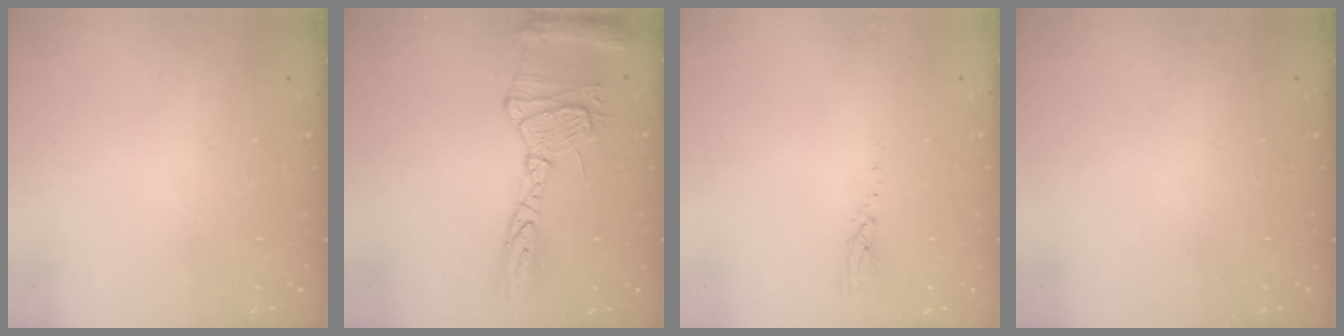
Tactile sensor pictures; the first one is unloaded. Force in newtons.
{"total": 17.8, "press": 17.7, "slide": 1.5}
{"total": 3.0, "press": 2.9, "slide": 0.3}
{"total": 0.0}